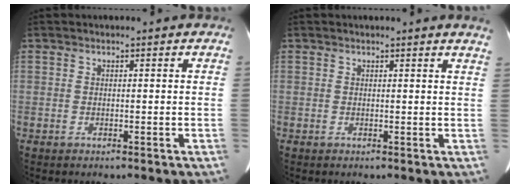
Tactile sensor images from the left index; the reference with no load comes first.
{"total": 3.1, "force": [2.9, -0.4, 1.0], "torque": [-0.014, -0.011, 0.014]}